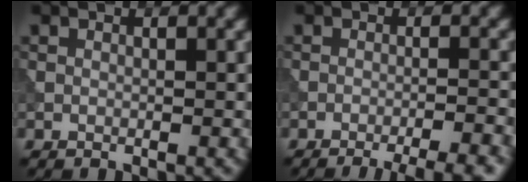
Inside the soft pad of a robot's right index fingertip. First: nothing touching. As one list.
[{"total": 6.4, "force": [-4.8, 1.5, 4.0], "torque": [-0.040, 0.005, -0.059]}]